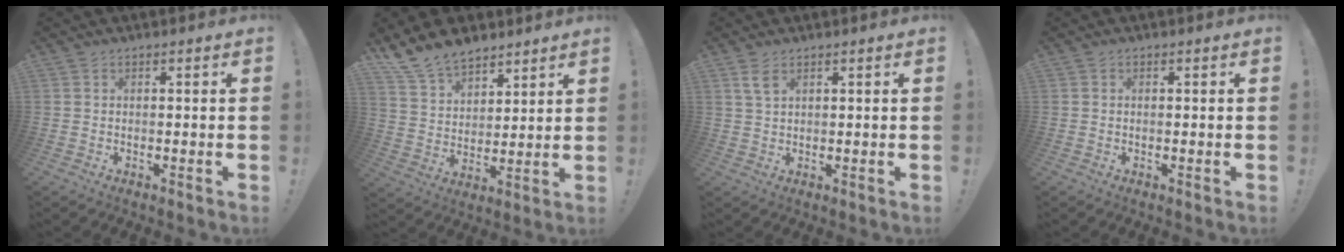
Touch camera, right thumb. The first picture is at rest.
{"total": 12.1, "force": [10.0, 5.6, 3.6], "torque": [-0.077, -0.069, 0.195]}
{"total": 3.8, "force": [2.1, 1.6, 2.7], "torque": [-0.042, -0.008, 0.037]}
{"total": 0.0}